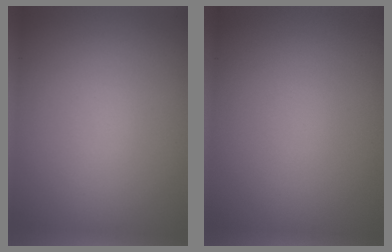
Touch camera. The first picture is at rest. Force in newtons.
{"total": 0.0}